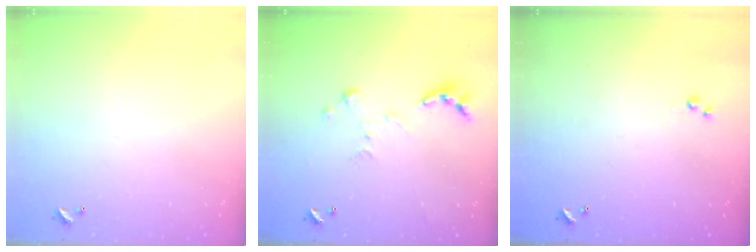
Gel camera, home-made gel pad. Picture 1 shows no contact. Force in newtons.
{"total": 0.0}
{"total": 3.0, "press": 3.0, "slide": 0.4}